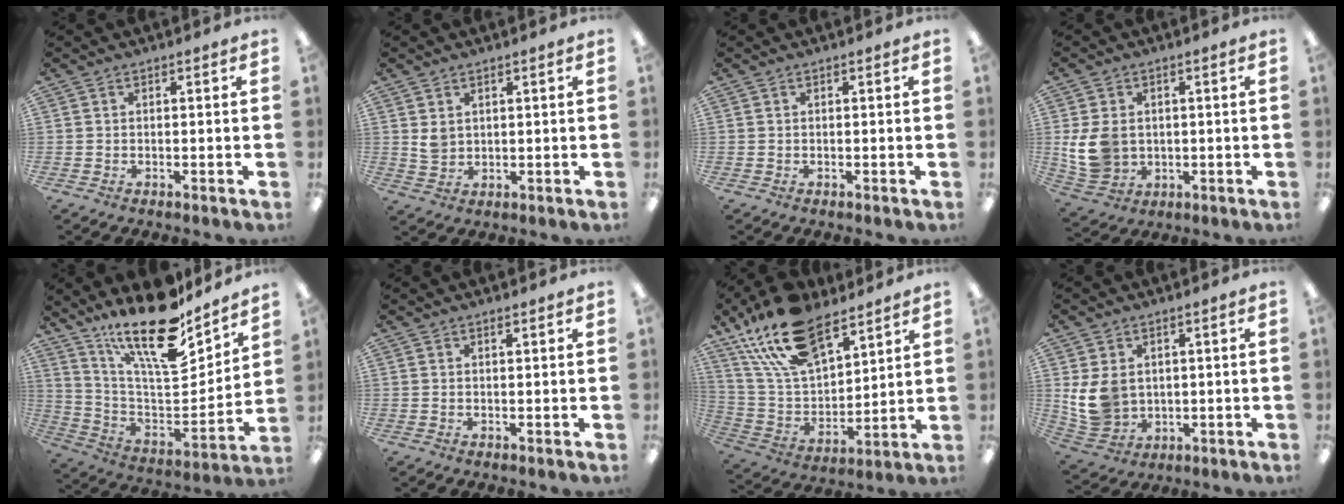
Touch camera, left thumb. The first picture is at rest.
{"total": 3.3, "force": [1.7, 2.4, 1.6], "torque": [-0.026, -0.001, 0.031]}
{"total": 0.0}
{"total": 8.9, "force": [0.5, 7.2, 5.1], "torque": [-0.123, 0.011, 0.011]}
{"total": 22.6, "force": [16.9, 7.0, 13.3], "torque": [-0.235, -0.115, 0.289]}
{"total": 0.8, "force": [0.6, 0.2, 0.4], "torque": [-0.010, 0.000, 0.012]}
{"total": 21.1, "force": [14.5, 10.2, 11.6], "torque": [-0.235, -0.064, 0.262]}
{"total": 8.8, "force": [1.8, 7.2, 4.8], "torque": [-0.113, 0.000, 0.037]}